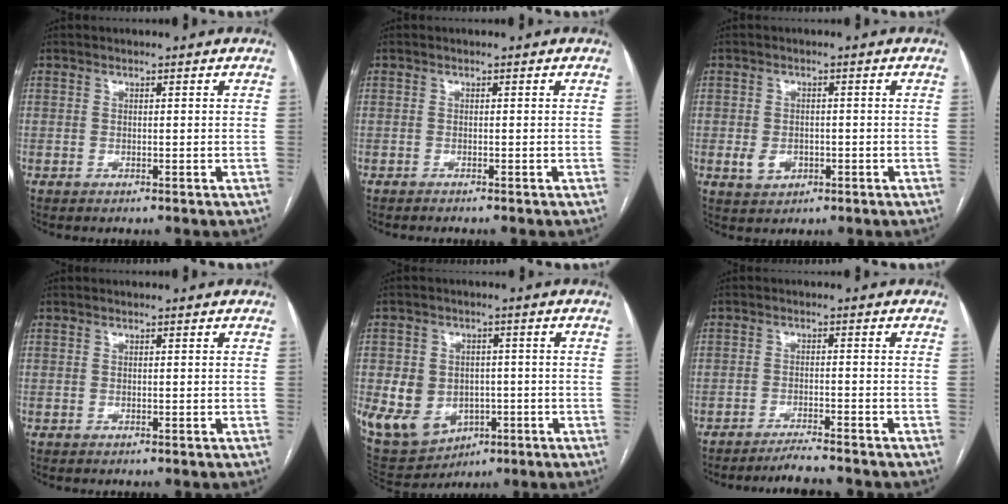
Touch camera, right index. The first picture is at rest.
{"total": 2.1, "force": [-1.9, 0.0, 0.9], "torque": [-0.011, 0.000, -0.022]}
{"total": 3.6, "force": [-0.9, 2.8, 2.0], "torque": [-0.033, 0.002, -0.004]}
{"total": 0.0}
{"total": 11.9, "force": [-2.8, 9.9, 6.1], "torque": [-0.130, 0.014, -0.022]}
{"total": 5.2, "force": [-4.9, -0.6, 1.4], "torque": [-0.020, -0.014, -0.078]}